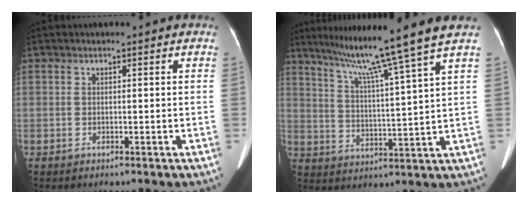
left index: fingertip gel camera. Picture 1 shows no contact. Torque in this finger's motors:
{"motor_torque": [0.56, -0.75, 0.11, 0.15]}